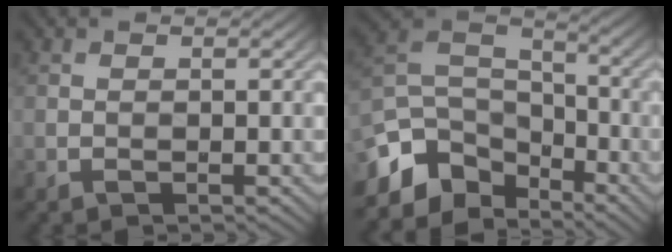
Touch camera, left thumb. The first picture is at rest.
{"total": 11.0, "force": [-6.5, 6.8, 5.6], "torque": [-0.152, -0.012, -0.119]}